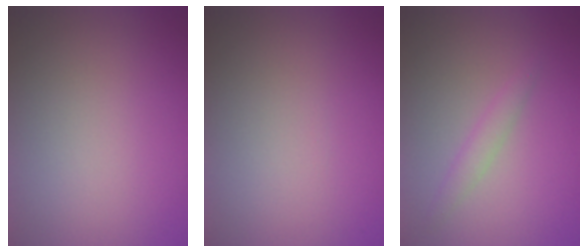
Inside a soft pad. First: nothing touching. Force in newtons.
{"total": 0.0}
{"total": 1.4, "press": 1.4, "slide": 0.1}